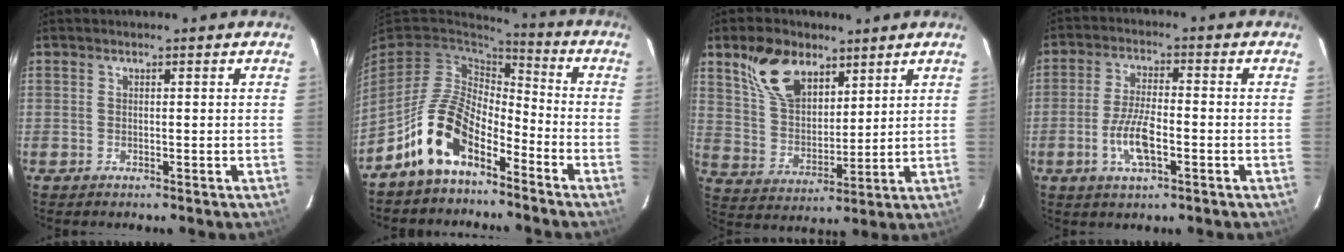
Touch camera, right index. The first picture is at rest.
{"total": 12.7, "force": [-7.4, 6.4, 8.0], "torque": [-0.164, 0.012, -0.141]}
{"total": 12.3, "force": [7.4, 7.2, 6.7], "torque": [-0.132, 0.024, 0.149]}
{"total": 7.2, "force": [-2.6, 2.4, 6.2], "torque": [-0.130, 0.001, -0.051]}